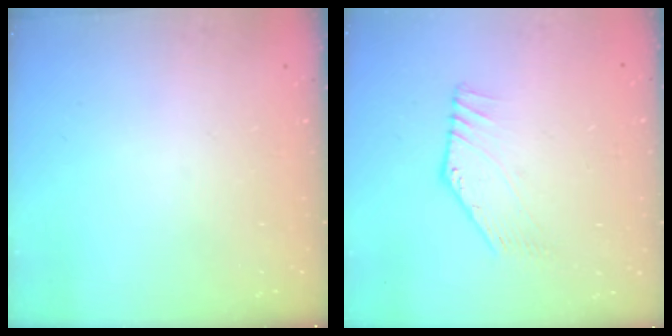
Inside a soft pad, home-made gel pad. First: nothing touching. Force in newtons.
{"total": 2.8, "press": 2.8, "slide": 0.1}